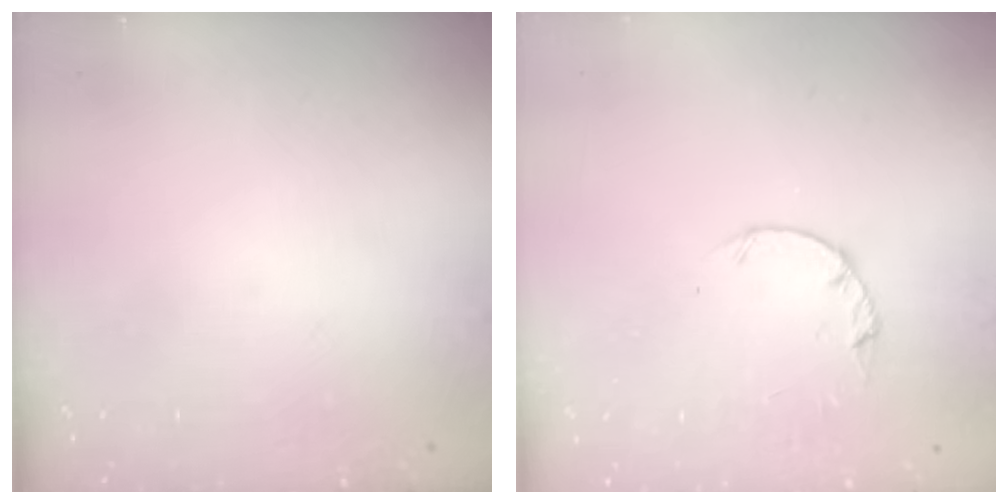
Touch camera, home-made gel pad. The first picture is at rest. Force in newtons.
{"total": 2.2, "press": 2.1, "slide": 0.4}